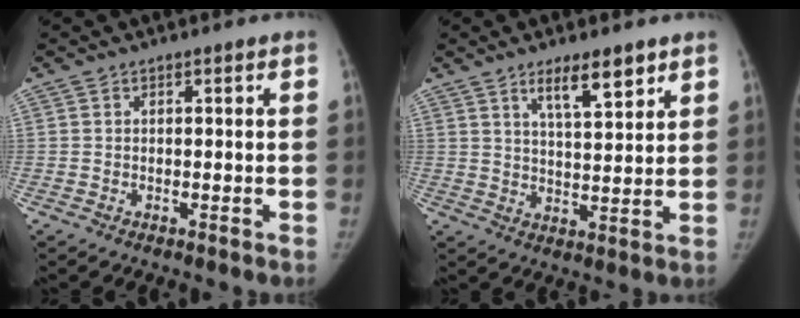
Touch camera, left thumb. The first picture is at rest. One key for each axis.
{"total": 7.8, "fx": 5.0, "fy": 2.3, "fz": 5.5, "tx": -0.072, "ty": -0.035, "tz": 0.085}